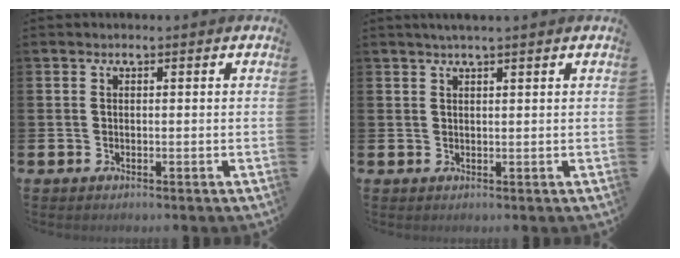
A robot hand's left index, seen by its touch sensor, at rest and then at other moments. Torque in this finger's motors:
{"motor_torque": [0.42, -0.29, 0.40, 0.13]}